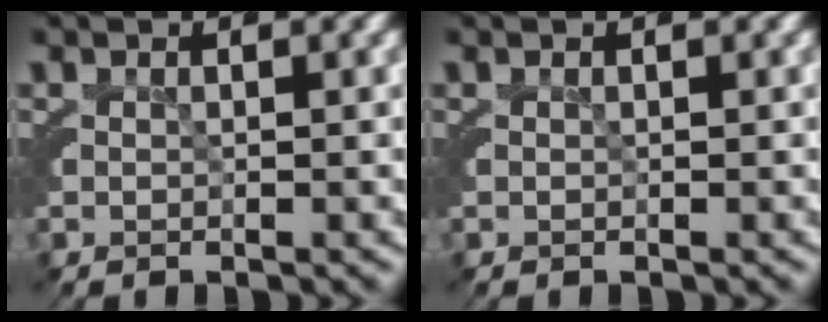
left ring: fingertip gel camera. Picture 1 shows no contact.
{"total": 0.0}